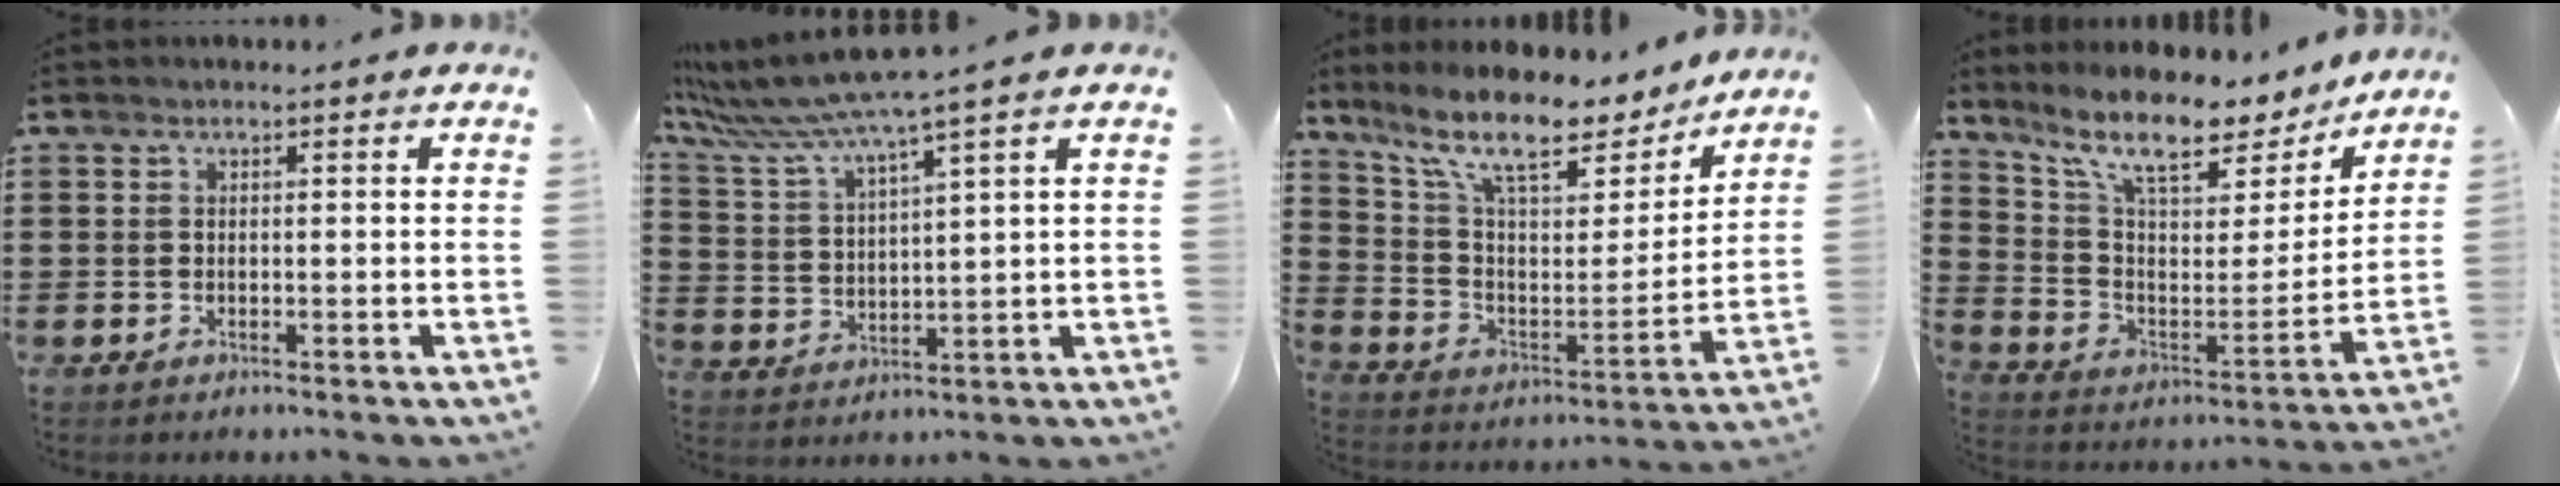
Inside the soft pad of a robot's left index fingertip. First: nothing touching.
{"total": 6.9, "force": [5.7, -0.8, 3.8], "torque": [-0.105, -0.039, 0.092]}
{"total": 12.3, "force": [9.8, 3.1, 6.8], "torque": [-0.155, -0.057, 0.166]}
{"total": 10.9, "force": [8.8, 3.0, 5.7], "torque": [-0.133, -0.053, 0.149]}